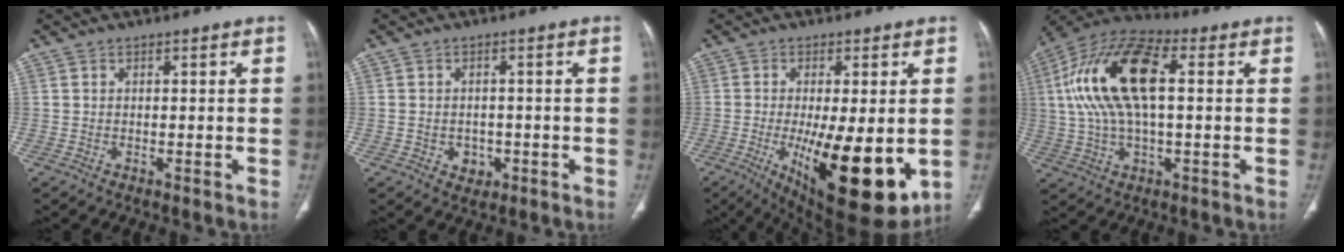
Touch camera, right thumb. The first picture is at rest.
{"total": 2.1, "force": [-0.5, 1.7, 1.0], "torque": [-0.008, 0.002, -0.001]}
{"total": 18.9, "force": [-3.9, 6.2, 17.5], "torque": [-0.253, -0.034, -0.038]}
{"total": 19.0, "force": [3.1, 8.5, 16.8], "torque": [-0.333, 0.031, 0.050]}